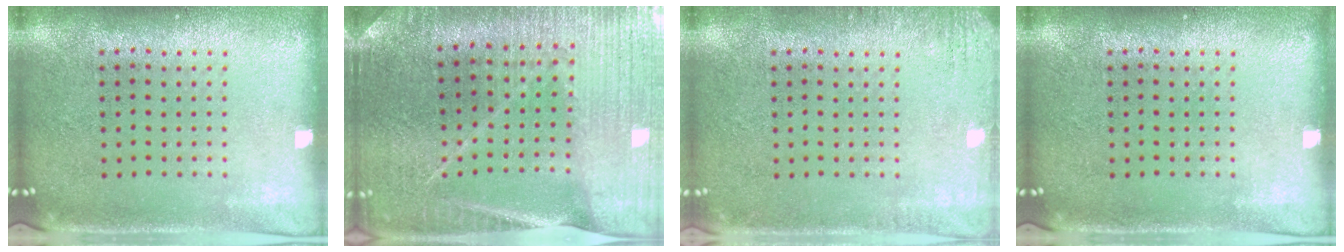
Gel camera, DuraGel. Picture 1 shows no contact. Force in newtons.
{"total": 3.0, "press": 3.0, "slide": 0.3}
{"total": 1.6, "press": 1.5, "slide": 0.3}
{"total": 0.0}